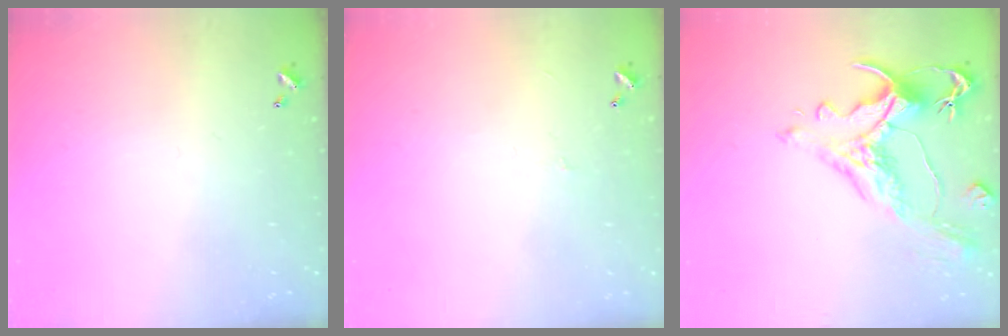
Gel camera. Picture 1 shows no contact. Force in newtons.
{"total": 0.8, "press": 0.7, "slide": 0.5}
{"total": 1.7, "press": 0.9, "slide": 1.5}